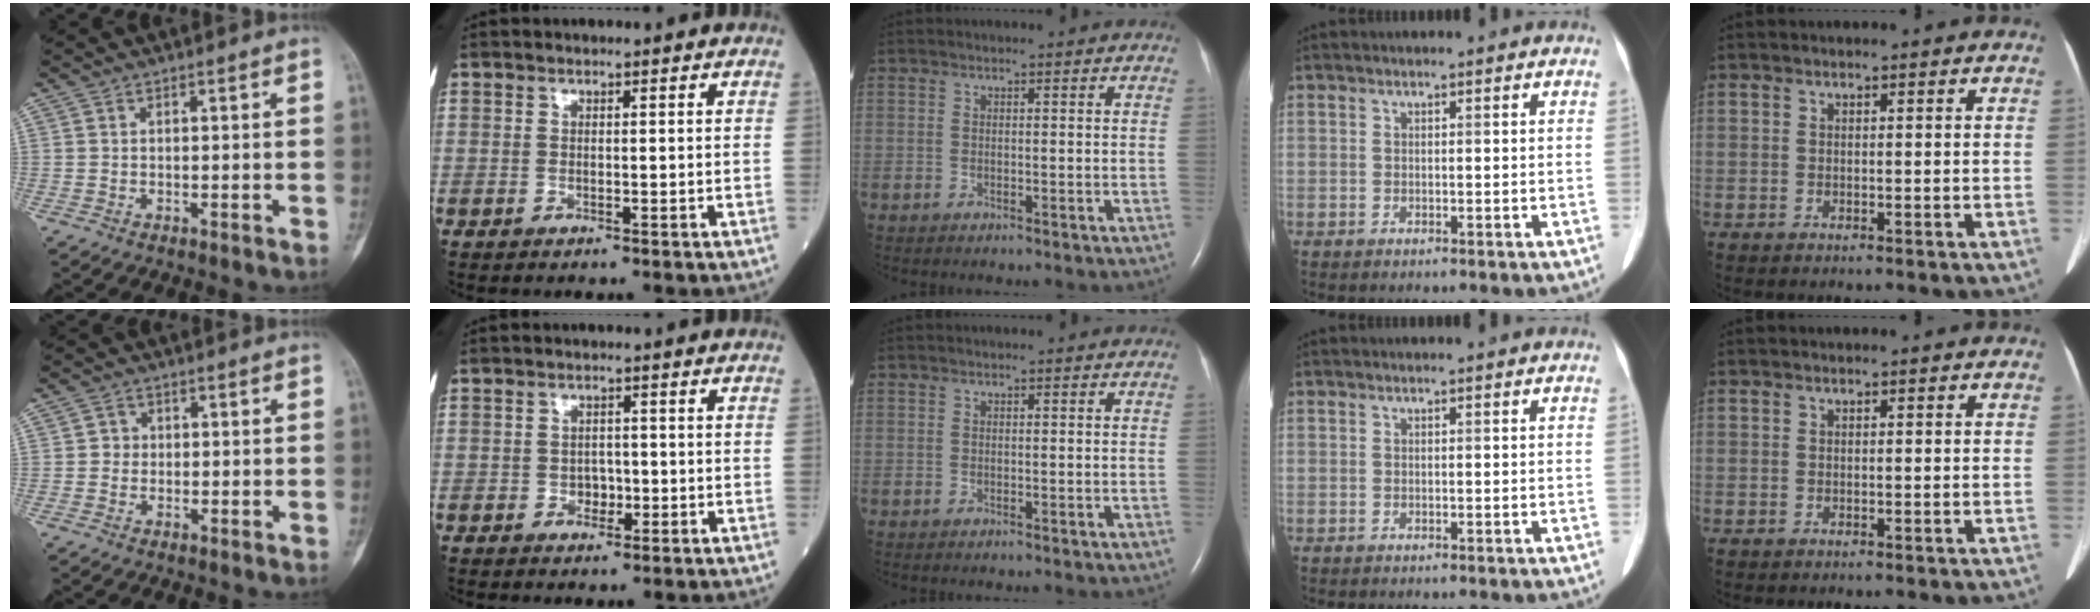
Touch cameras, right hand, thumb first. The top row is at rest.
{"thumb": {"total": 1.9, "force": [0.0, 1.9, 0.5], "torque": [0.005, 0.007, -0.006]}, "index": {"total": 2.1, "force": [-0.7, 1.6, 1.2], "torque": [-0.013, 0.006, -0.009]}}